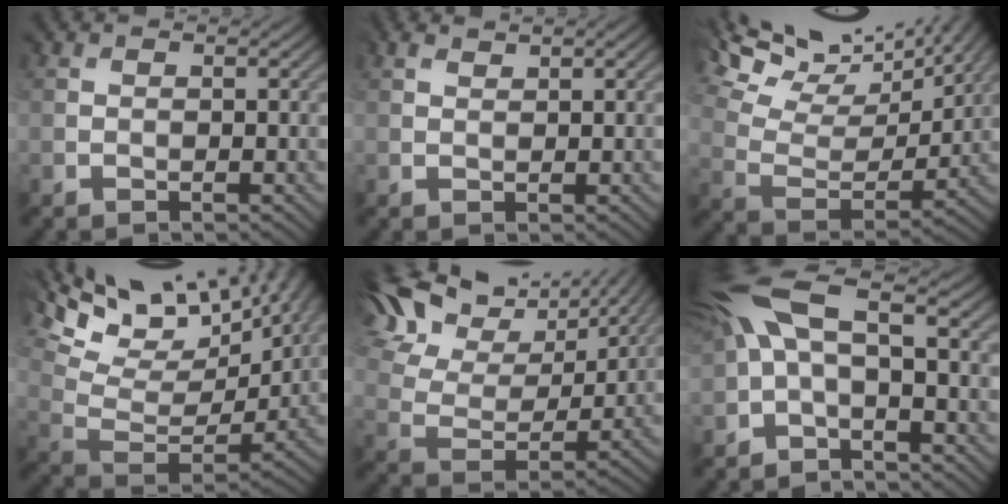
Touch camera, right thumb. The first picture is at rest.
{"total": 1.5, "force": [1.4, 0.2, 0.5], "torque": [-0.014, 0.001, 0.028]}
{"total": 15.7, "force": [12.9, 4.7, 7.7], "torque": [-0.183, 0.014, 0.185]}
{"total": 16.9, "force": [11.2, 6.9, 10.6], "torque": [-0.230, 0.030, 0.172]}
{"total": 14.6, "force": [10.3, 6.5, 8.1], "torque": [-0.198, 0.030, 0.155]}
{"total": 9.6, "force": [0.1, 3.8, 8.8], "torque": [-0.205, 0.016, -0.006]}